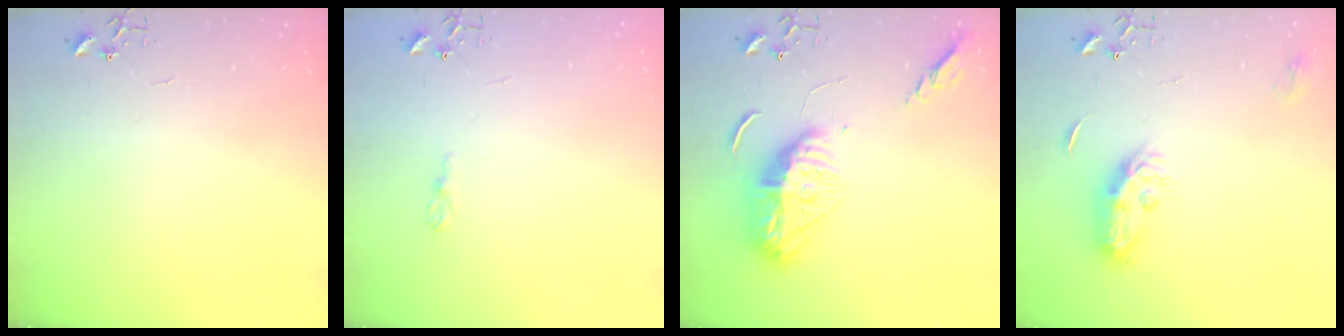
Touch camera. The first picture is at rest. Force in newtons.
{"total": 3.8, "press": 3.8, "slide": 0.4}
{"total": 15.6, "press": 15.5, "slide": 1.6}
{"total": 8.7, "press": 8.7, "slide": 0.4}